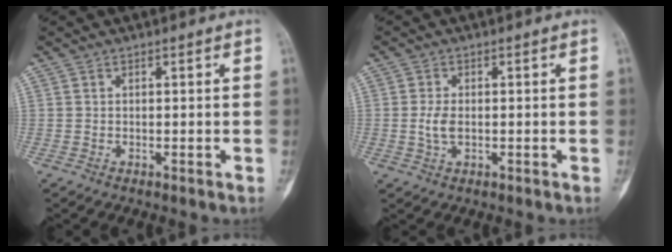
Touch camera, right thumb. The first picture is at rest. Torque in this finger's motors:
{"motor_torque": [1.13, -0.32, 0.36, -0.34, -0.15]}